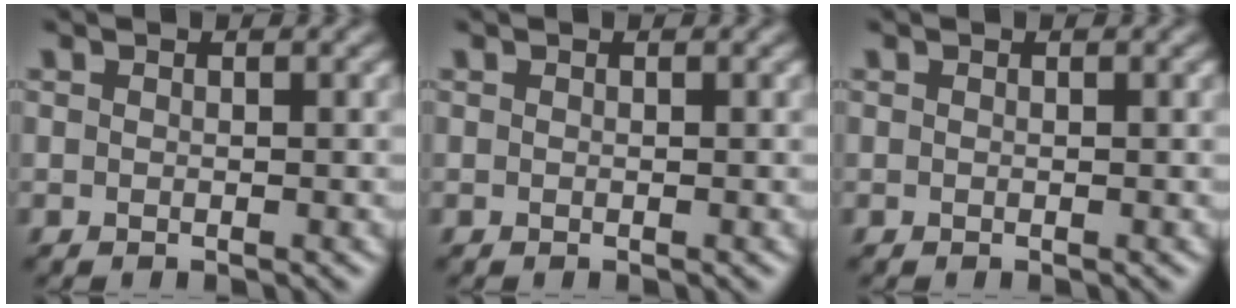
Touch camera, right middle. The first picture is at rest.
{"total": 0.0}
{"total": 0.0}